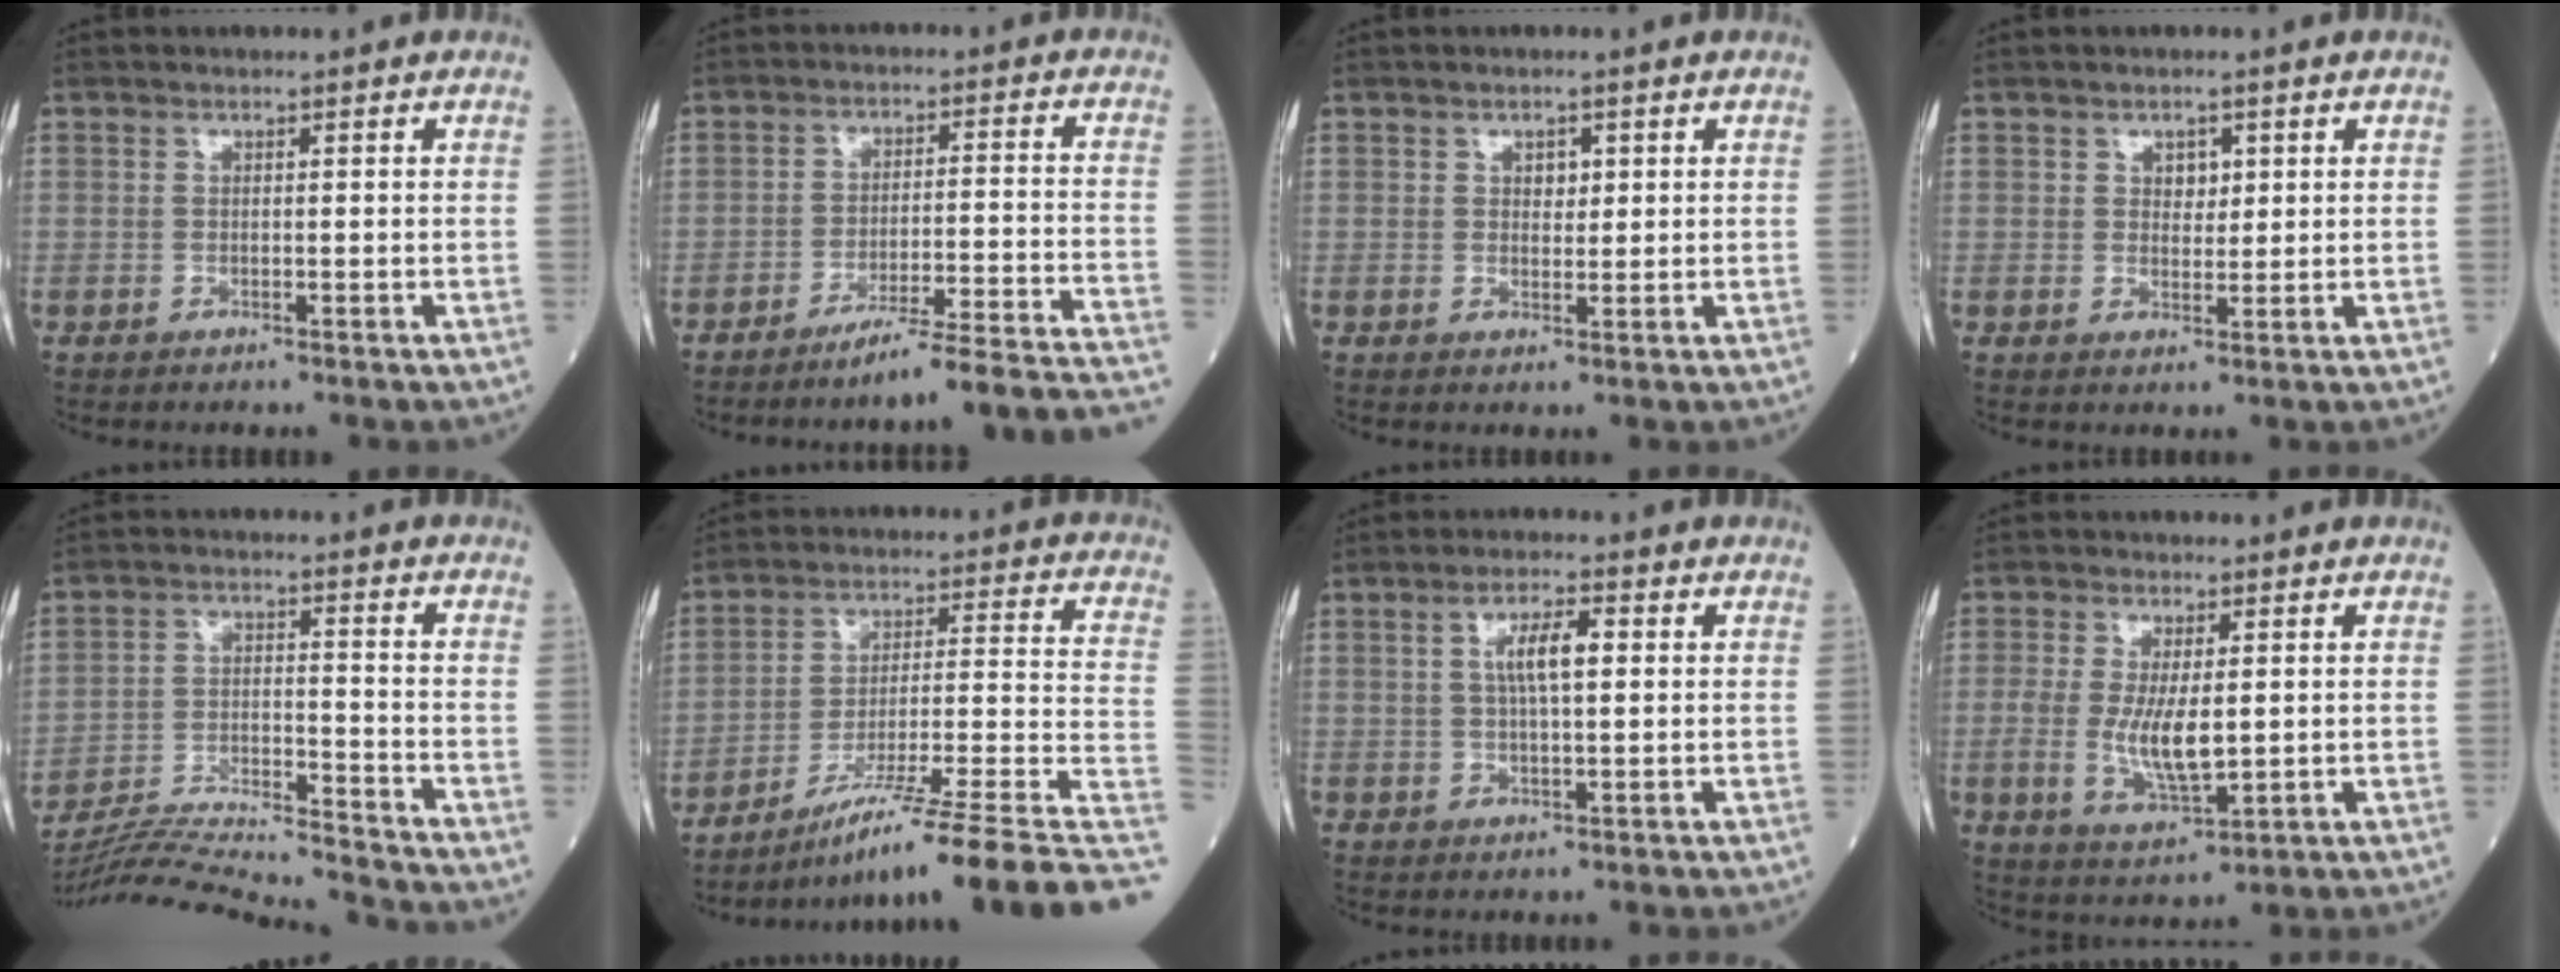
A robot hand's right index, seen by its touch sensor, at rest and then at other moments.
{"total": 18.5, "force": [-16.8, -2.1, 7.6], "torque": [-0.049, -0.006, -0.228]}
{"total": 1.9, "force": [0.7, 1.2, 1.3], "torque": [-0.014, -0.002, 0.010]}
{"total": 2.3, "force": [1.0, 1.5, 1.4], "torque": [-0.016, -0.001, 0.014]}
{"total": 18.3, "force": [-17.6, -1.0, 5.1], "torque": [-0.102, -0.016, -0.281]}
{"total": 20.2, "force": [-14.1, -0.7, 14.5], "torque": [-0.155, 0.018, -0.224]}
{"total": 5.3, "force": [1.2, 1.1, 5.0], "torque": [-0.094, 0.009, 0.022]}
{"total": 8.4, "force": [-0.1, 3.1, 7.8], "torque": [-0.159, -0.015, 0.005]}